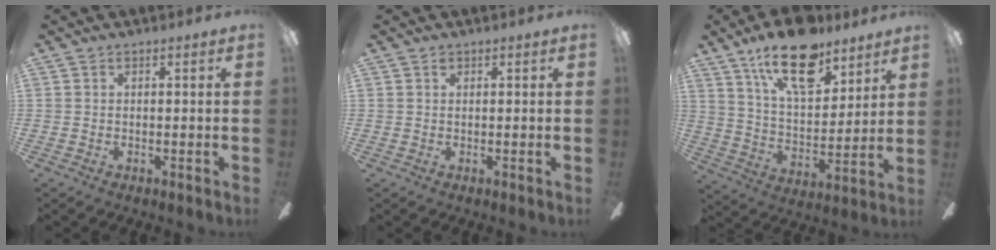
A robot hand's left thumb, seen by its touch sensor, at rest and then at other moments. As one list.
[{"total": 0.6, "force": [0.4, 0.3, 0.3], "torque": [-0.007, 0.002, 0.007]}, {"total": 20.9, "force": [13.5, 9.5, 12.8], "torque": [-0.216, -0.066, 0.237]}]